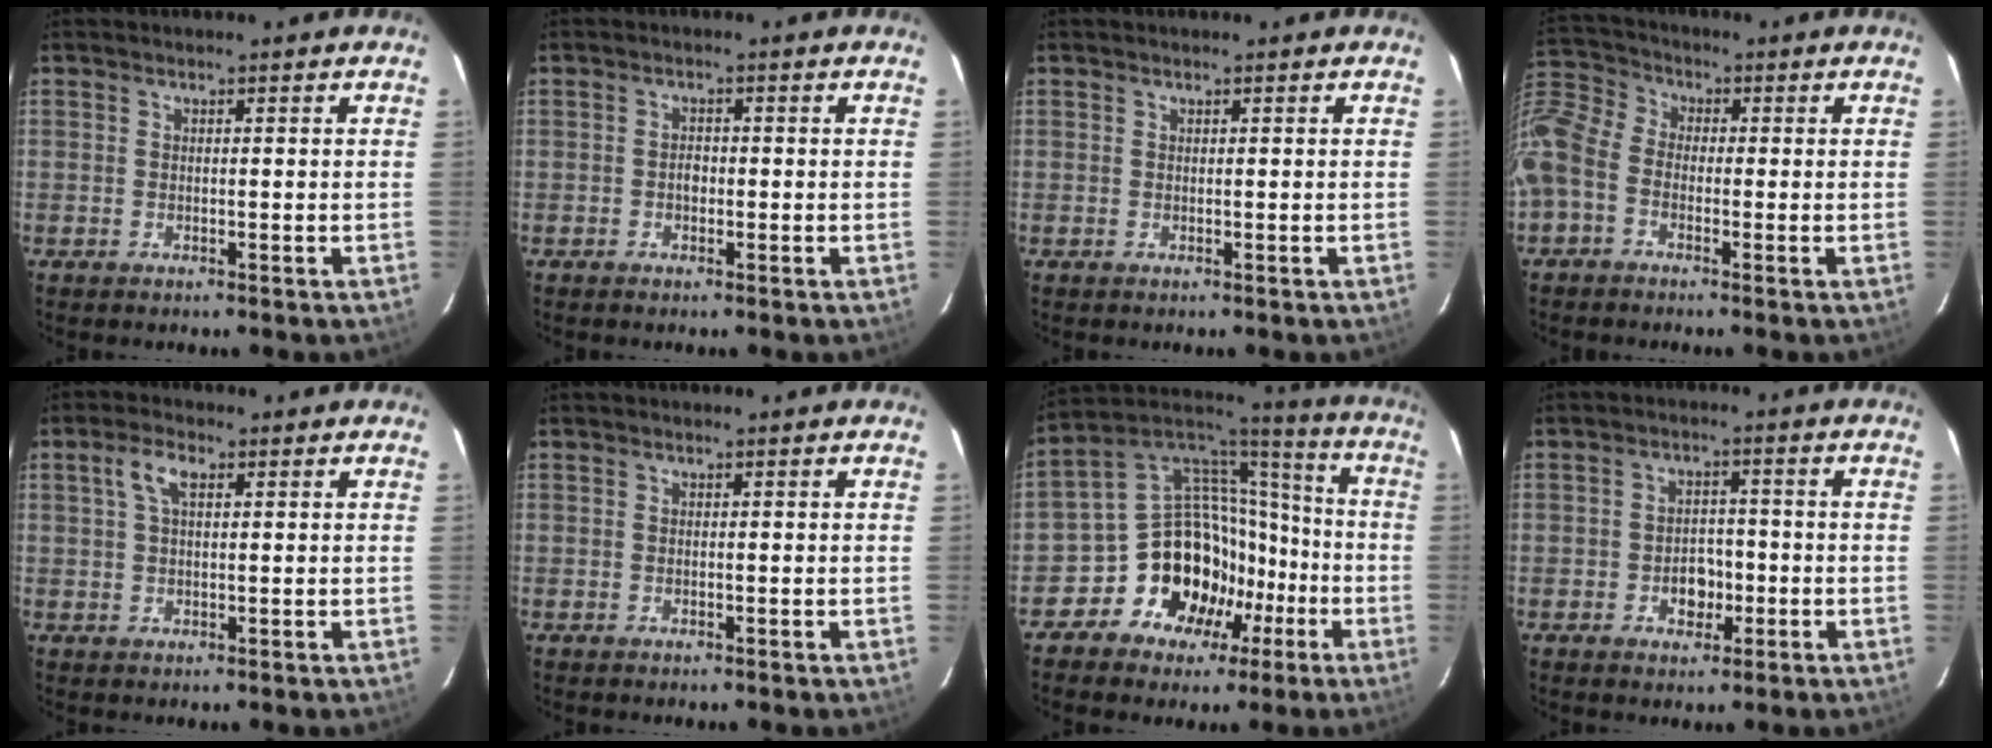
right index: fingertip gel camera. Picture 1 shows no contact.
{"total": 1.1, "force": [-0.3, 0.9, 0.6], "torque": [-0.008, 0.005, -0.005]}
{"total": 0.0}
{"total": 10.7, "force": [-4.1, 7.7, 6.3], "torque": [-0.153, 0.019, -0.103]}
{"total": 3.9, "force": [1.4, 1.7, 3.2], "torque": [-0.064, 0.011, 0.027]}
{"total": 0.0}
{"total": 17.1, "force": [-7.9, 14.0, 5.8], "torque": [-0.133, 0.068, -0.112]}
{"total": 4.2, "force": [-1.5, 3.2, 2.3], "torque": [-0.040, 0.010, -0.017]}